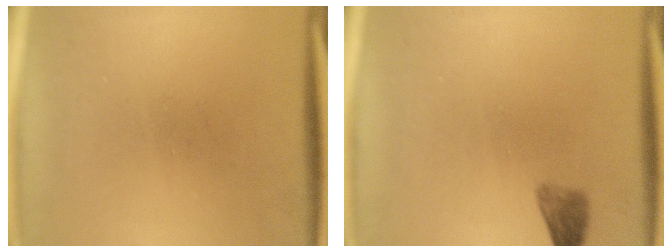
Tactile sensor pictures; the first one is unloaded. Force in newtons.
{"total": 2.1}